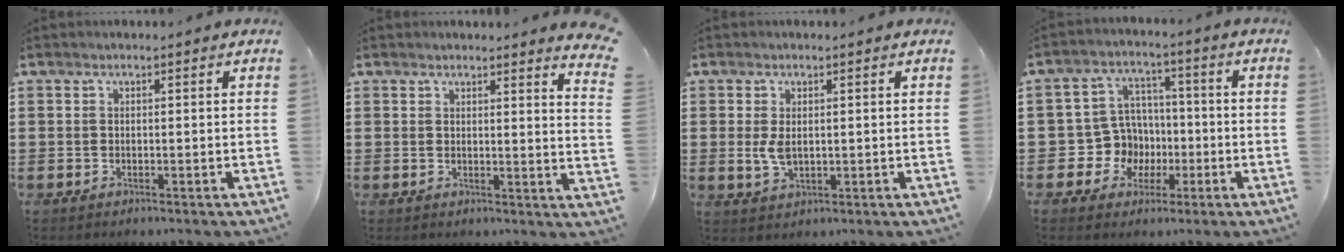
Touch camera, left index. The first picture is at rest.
{"total": 2.8, "force": [2.6, -0.5, 0.9], "torque": [-0.020, -0.013, 0.047]}
{"total": 3.3, "force": [0.3, 1.8, 2.8], "torque": [-0.073, -0.002, 0.002]}
{"total": 8.3, "force": [-1.1, 7.8, 2.5], "torque": [-0.087, 0.013, -0.013]}